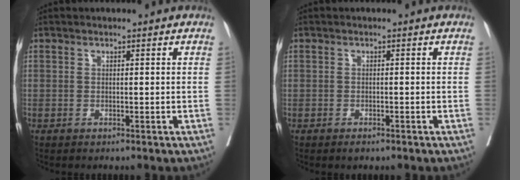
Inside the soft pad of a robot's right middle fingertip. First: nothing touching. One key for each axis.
{"total": 1.1, "fx": -0.8, "fy": 0.6, "fz": 0.5, "tx": -0.007, "ty": 0.001, "tz": -0.008}